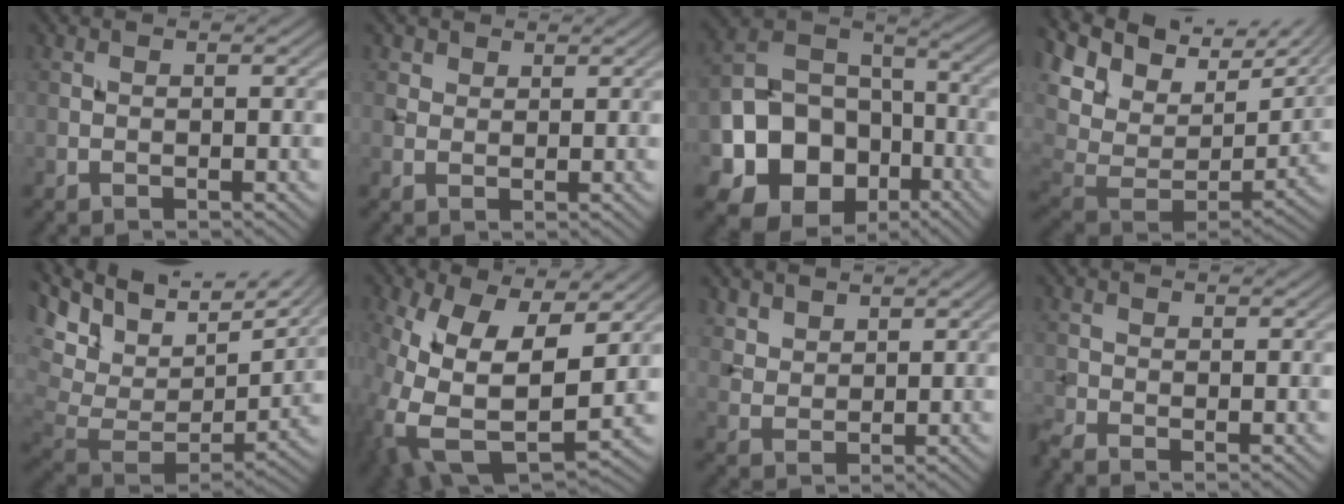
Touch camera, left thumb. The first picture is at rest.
{"total": 1.9, "force": [1.3, 1.2, 0.5], "torque": [-0.012, 0.004, 0.027]}
{"total": 15.4, "force": [-6.4, 12.0, 7.4], "torque": [-0.179, -0.046, -0.119]}
{"total": 14.7, "force": [6.0, 8.4, 10.4], "torque": [-0.242, 0.003, 0.134]}
{"total": 13.7, "force": [5.0, 7.9, 10.1], "torque": [-0.225, 0.001, 0.105]}
{"total": 16.0, "force": [0.9, 9.5, 12.8], "torque": [-0.276, -0.043, 0.034]}
{"total": 3.6, "force": [2.8, 1.9, 1.3], "torque": [-0.036, -0.007, 0.070]}
{"total": 1.5, "force": [-1.1, 0.4, 0.9], "torque": [-0.031, -0.010, -0.030]}